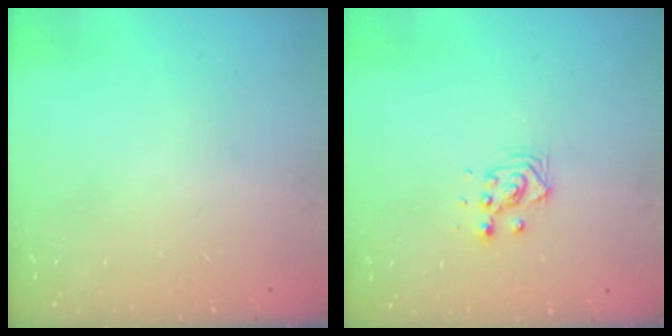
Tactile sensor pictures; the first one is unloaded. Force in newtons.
{"total": 4.5, "press": 4.5, "slide": 0.2}